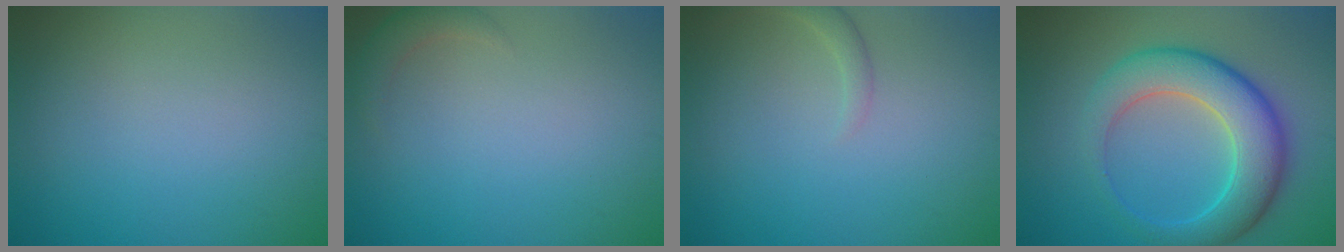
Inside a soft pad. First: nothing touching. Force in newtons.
{"total": 1.5, "press": 1.5, "slide": 0.1}
{"total": 1.5, "press": 1.5, "slide": 0.2}
{"total": 7.2, "press": 7.2, "slide": 0.2}